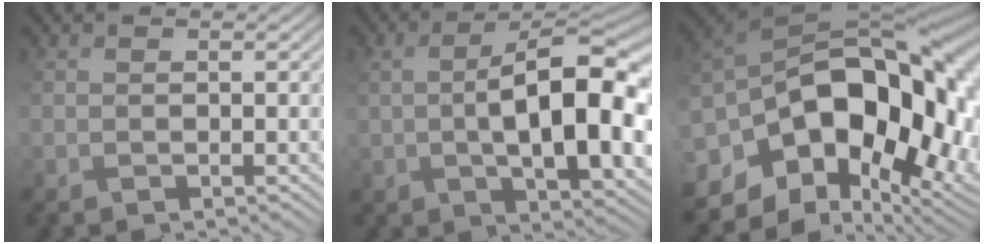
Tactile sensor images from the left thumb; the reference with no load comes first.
{"total": 11.3, "force": [-0.3, 4.6, 10.3], "torque": [-0.164, 0.001, 0.013]}
{"total": 18.8, "force": [-2.1, 12.5, 13.9], "torque": [-0.272, -0.020, -0.015]}